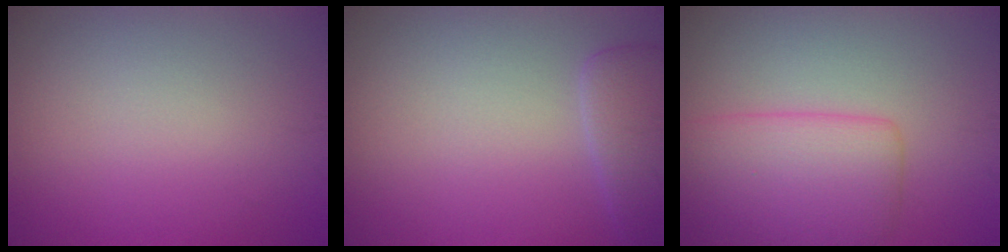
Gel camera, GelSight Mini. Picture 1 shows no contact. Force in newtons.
{"total": 2.9, "press": 2.9, "slide": 0.3}
{"total": 5.2, "press": 5.2, "slide": 0.3}